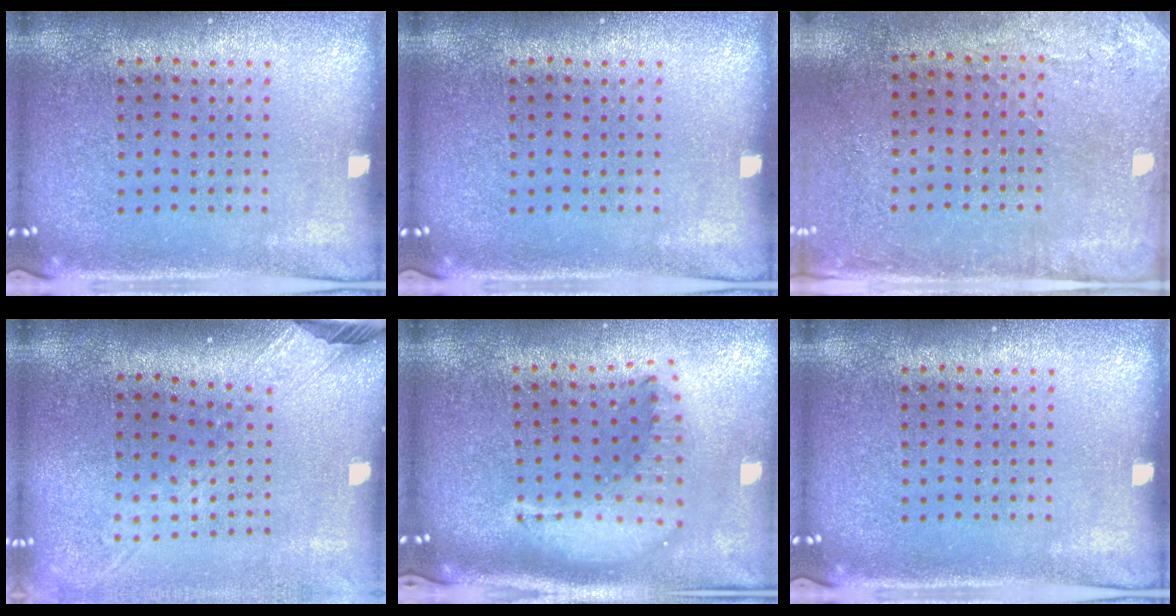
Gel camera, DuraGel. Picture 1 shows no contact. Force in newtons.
{"total": 0.0}
{"total": 2.8, "press": 2.3, "slide": 1.6}
{"total": 2.5, "press": 1.9, "slide": 1.7}
{"total": 1.8, "press": 1.5, "slide": 0.9}
{"total": 0.0}